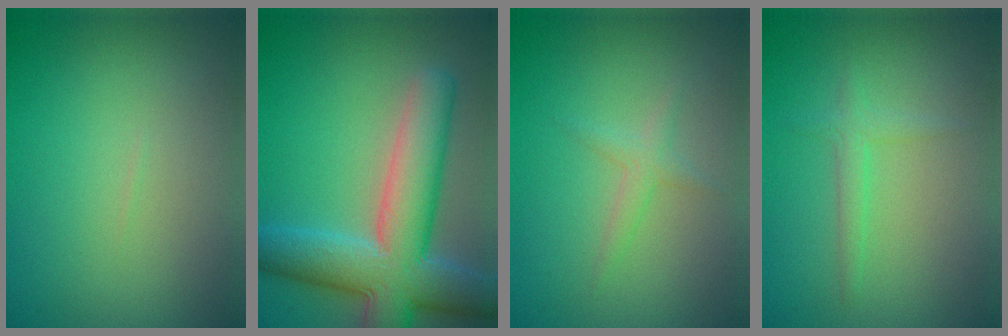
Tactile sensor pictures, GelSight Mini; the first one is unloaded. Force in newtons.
{"total": 9.9, "press": 9.9, "slide": 0.6}
{"total": 1.3, "press": 1.3, "slide": 0.1}
{"total": 1.5, "press": 1.5, "slide": 0.0}